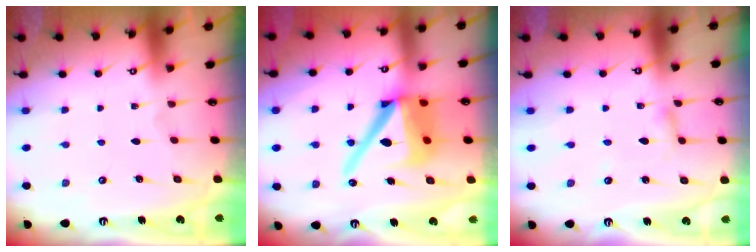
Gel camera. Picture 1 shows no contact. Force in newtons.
{"total": 18.0, "press": 17.9, "slide": 2.3}
{"total": 2.1, "press": 2.1, "slide": 0.1}